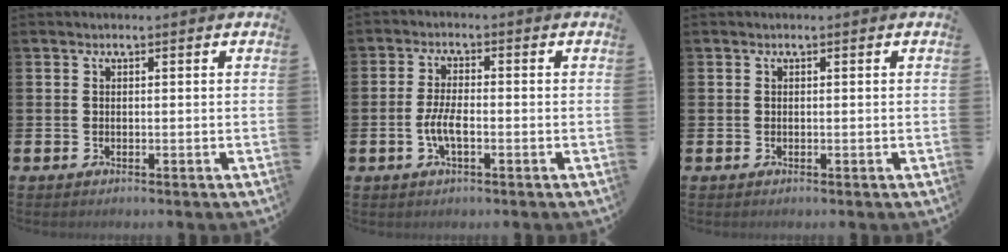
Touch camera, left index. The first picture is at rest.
{"total": 3.7, "force": [-1.1, 1.3, 3.3], "torque": [-0.071, -0.001, -0.025]}
{"total": 0.0}